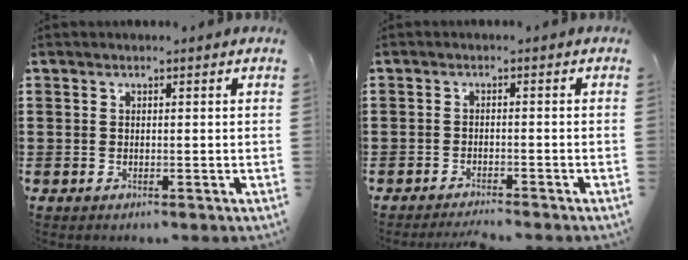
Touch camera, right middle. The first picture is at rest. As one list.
[{"total": 1.8, "force": [-1.8, -0.2, 0.3], "torque": [-0.007, 0.001, -0.036]}]